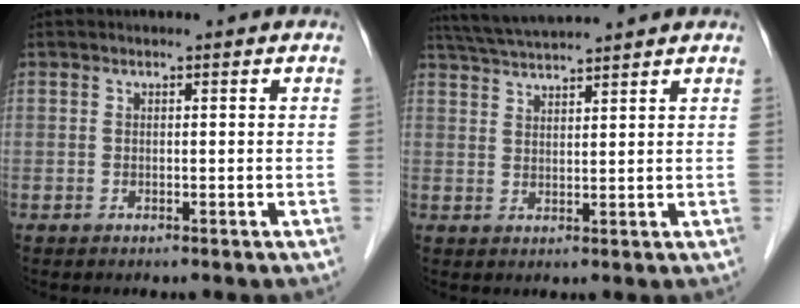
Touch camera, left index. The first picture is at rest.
{"total": 7.3, "force": [6.8, -0.6, 2.6], "torque": [-0.053, 0.028, 0.116]}